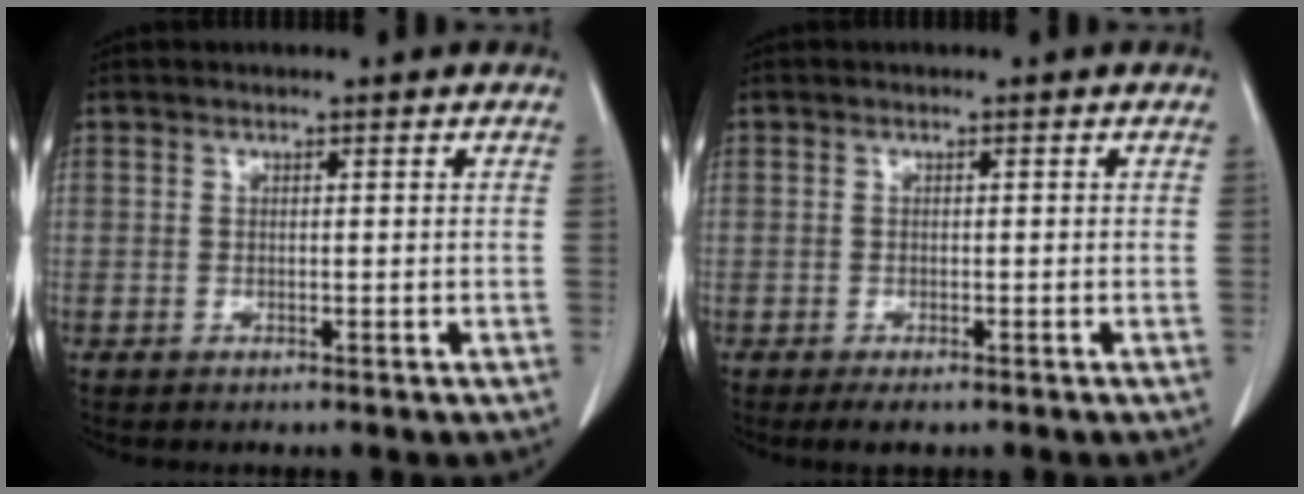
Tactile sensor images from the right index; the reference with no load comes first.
{"total": 1.9, "force": [-1.3, 0.8, 1.3], "torque": [-0.022, -0.003, -0.015]}